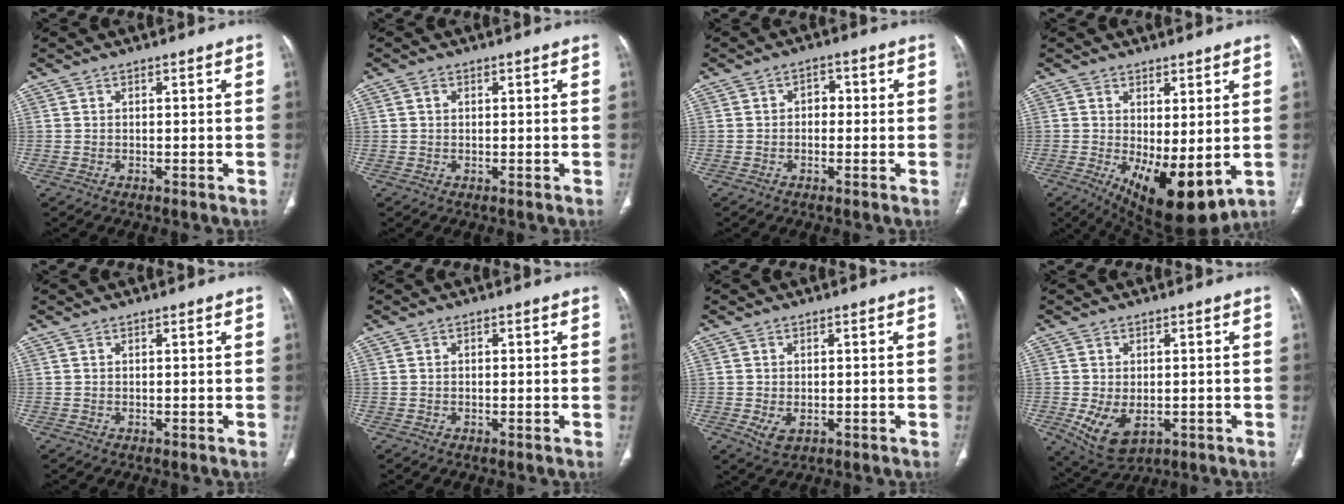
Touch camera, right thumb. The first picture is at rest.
{"total": 0.6, "force": [0.3, 0.5, 0.3], "torque": [-0.006, 0.002, 0.005]}
{"total": 2.8, "force": [-0.1, 2.1, 1.8], "torque": [-0.011, 0.011, -0.008]}
{"total": 12.1, "force": [-1.7, 4.9, 10.9], "torque": [-0.163, -0.026, -0.005]}
{"total": 0.0}
{"total": 0.6, "force": [0.1, 0.4, 0.4], "torque": [-0.007, 0.002, 0.001]}
{"total": 3.1, "force": [-0.8, 1.9, 2.3], "torque": [-0.047, -0.003, -0.005]}
{"total": 7.8, "force": [-1.9, 4.8, 5.9], "torque": [-0.107, -0.008, -0.014]}